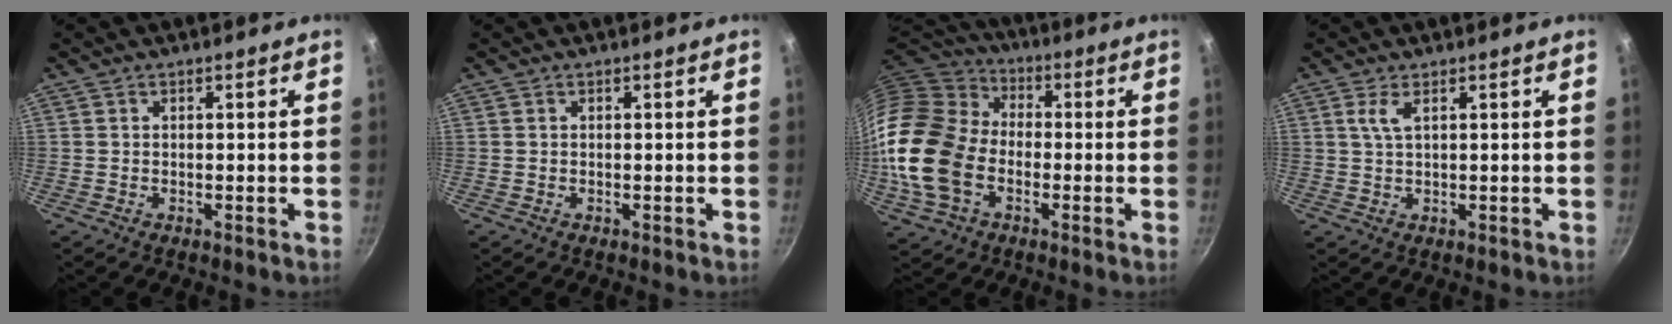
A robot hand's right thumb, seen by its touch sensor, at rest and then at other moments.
{"total": 0.0}
{"total": 22.2, "force": [-3.8, 15.9, 15.0], "torque": [-0.304, 0.035, -0.084]}
{"total": 2.7, "force": [1.1, 0.7, 2.3], "torque": [-0.052, -0.001, 0.026]}